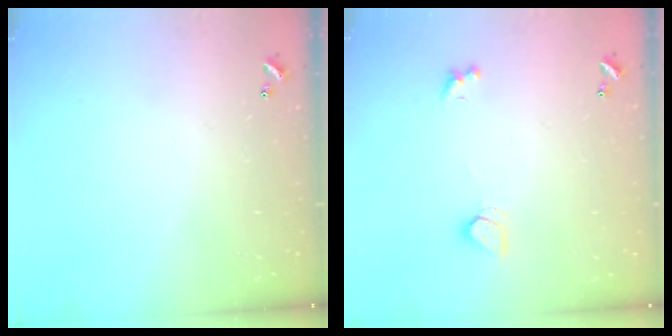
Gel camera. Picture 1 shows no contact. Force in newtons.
{"total": 1.3, "press": 1.3, "slide": 0.4}